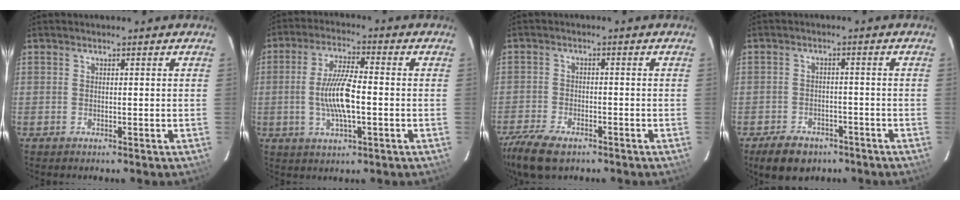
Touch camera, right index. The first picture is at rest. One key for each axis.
{"total": 9.7, "fx": -1.5, "fy": 2.4, "fz": 9.2, "tx": -0.181, "ty": 0.000, "tz": -0.027}
{"total": 10.4, "fx": -7.7, "fy": 4.4, "fz": 5.5, "tx": -0.149, "ty": -0.028, "tz": -0.143}
{"total": 8.4, "fx": -5.9, "fy": 4.9, "fz": 3.4, "tx": -0.083, "ty": 0.007, "tz": -0.081}